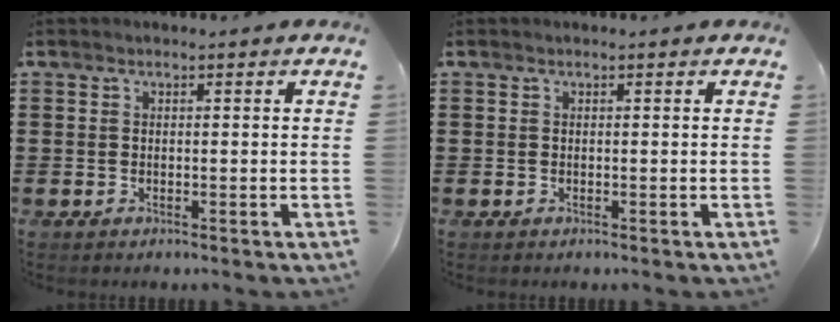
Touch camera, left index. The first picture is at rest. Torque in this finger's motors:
{"motor_torque": [-0.01, 0.02, 0.00, -0.01]}